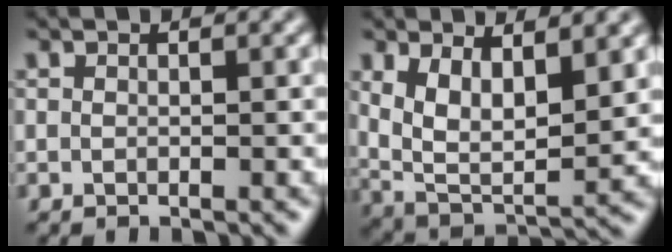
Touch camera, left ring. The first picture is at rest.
{"total": 7.0, "force": [2.3, 3.3, 5.7], "torque": [-0.120, -0.020, 0.044]}